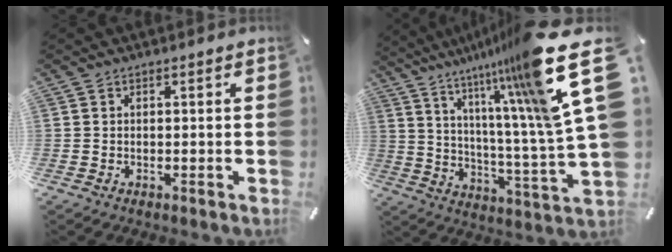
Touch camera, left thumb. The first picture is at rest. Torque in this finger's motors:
{"motor_torque": [2.18, 2.16, 1.89, -0.88, 0.69]}